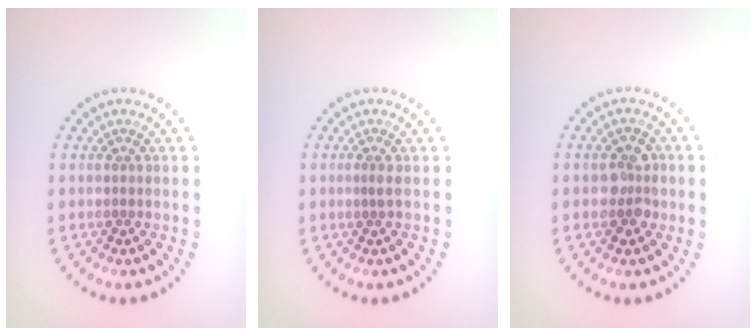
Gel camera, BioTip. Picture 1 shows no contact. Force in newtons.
{"total": 0.6, "press": 0.3, "slide": 0.5}
{"total": 2.7, "press": 2.7, "slide": 0.2}